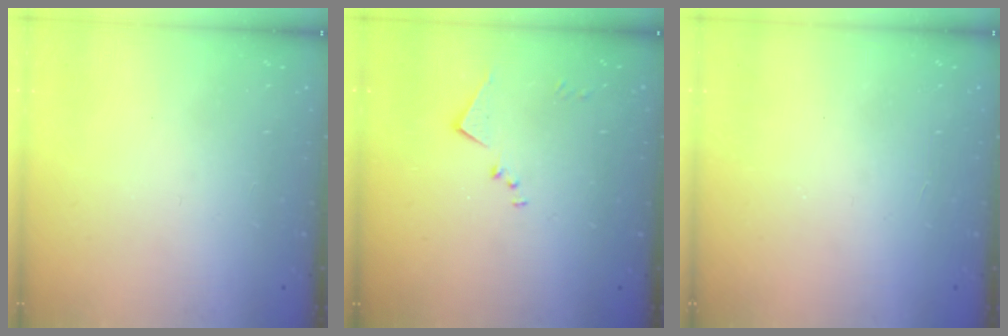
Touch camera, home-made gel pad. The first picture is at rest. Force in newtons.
{"total": 7.9, "press": 7.9, "slide": 0.5}
{"total": 1.0, "press": 1.0, "slide": 0.1}